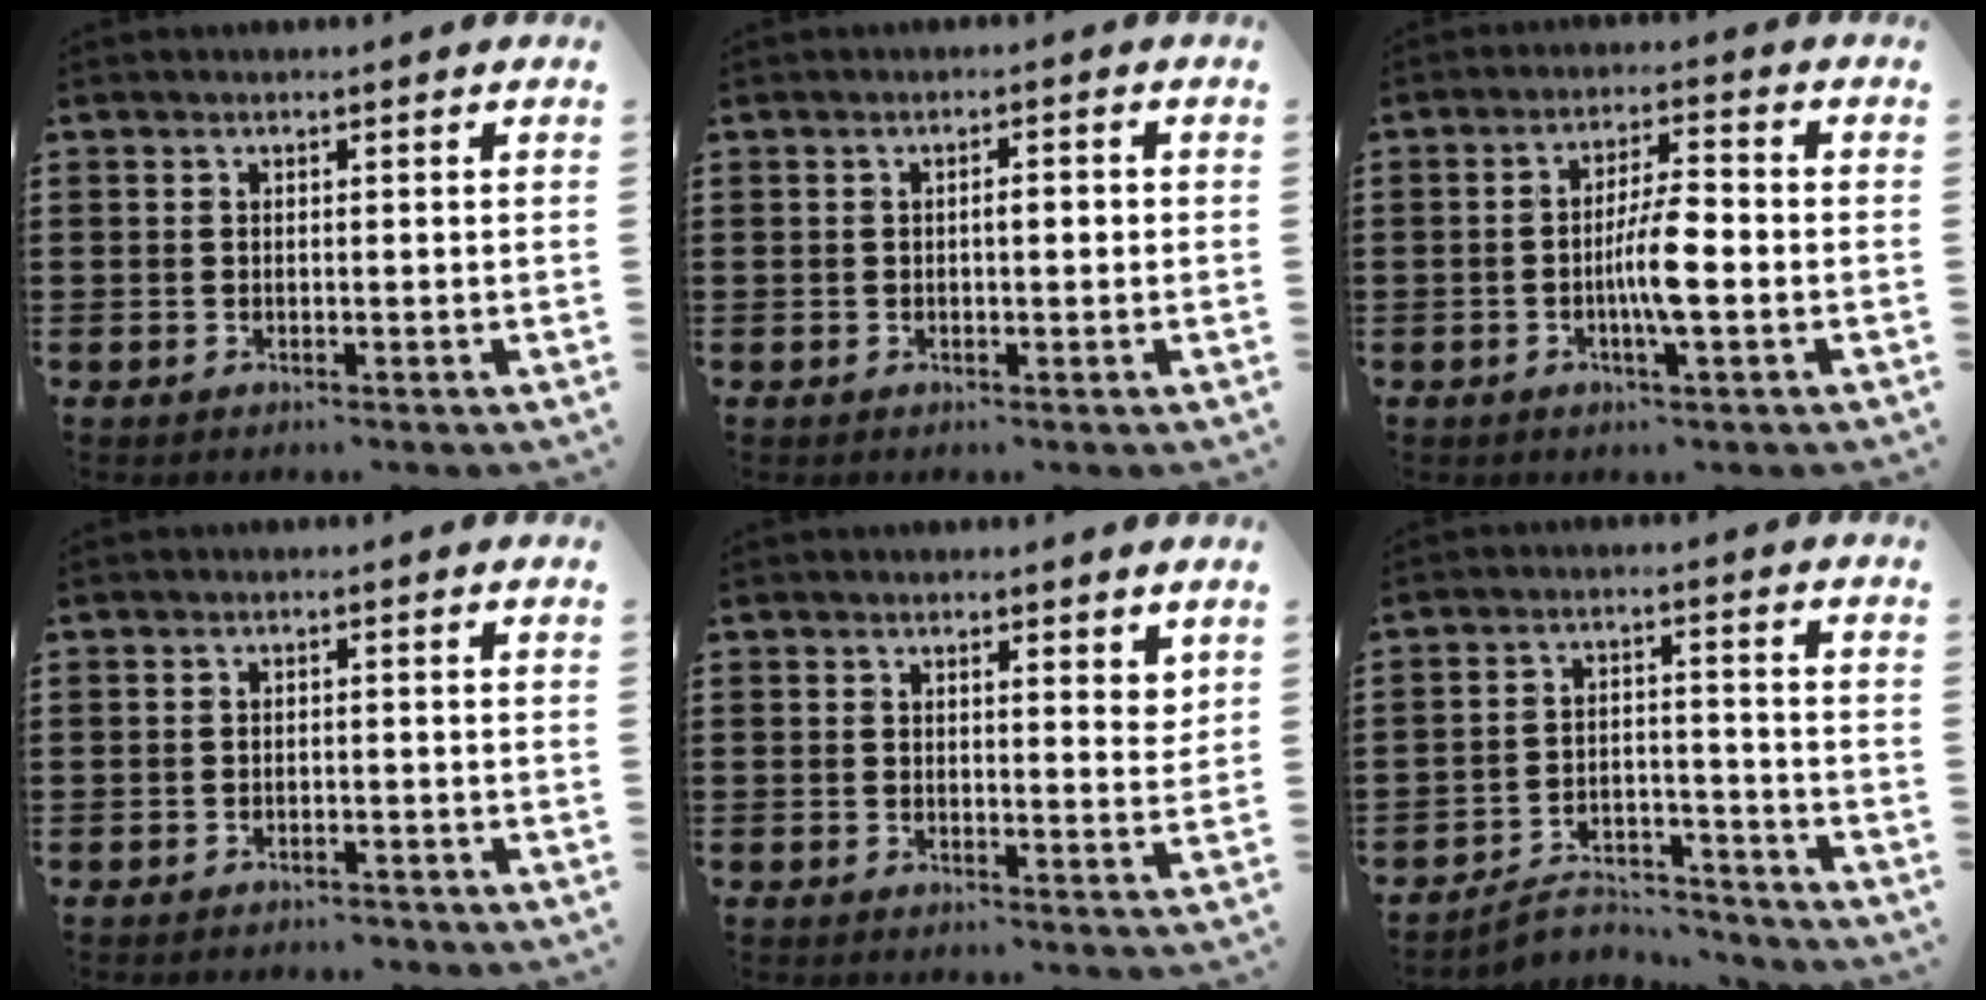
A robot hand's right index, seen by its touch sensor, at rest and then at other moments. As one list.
[{"total": 1.9, "force": [-0.1, 0.5, 1.8], "torque": [-0.033, 0.001, -0.003]}, {"total": 6.1, "force": [-1.5, 0.9, 5.8], "torque": [-0.113, -0.002, -0.032]}, {"total": 1.4, "force": [-1.4, 0.2, -0.1], "torque": [-0.005, 0.001, -0.032]}, {"total": 2.2, "force": [1.8, 0.6, 1.0], "torque": [-0.016, 0.001, 0.033]}, {"total": 5.5, "force": [-5.2, 1.3, 1.4], "torque": [-0.030, 0.007, -0.101]}]